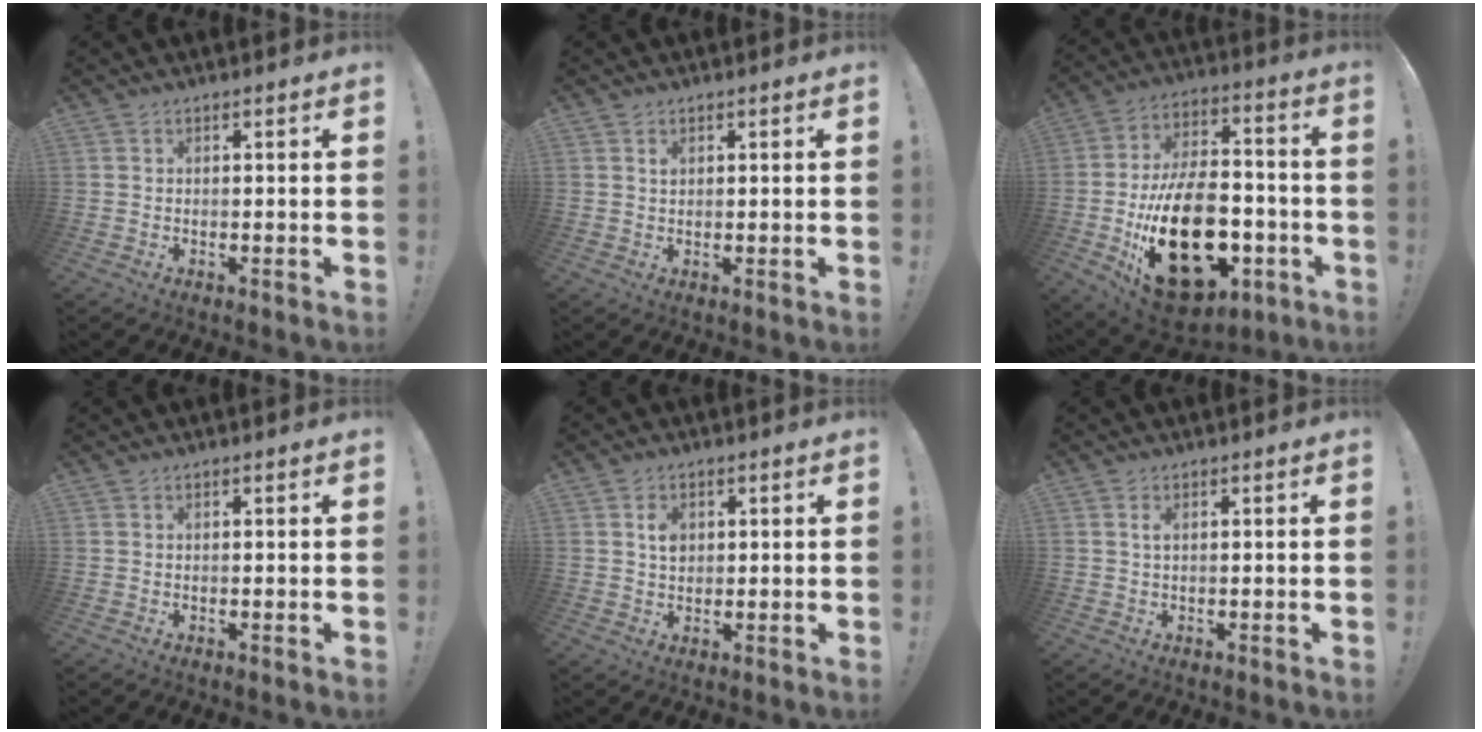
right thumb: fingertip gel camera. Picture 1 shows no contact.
{"total": 0.9, "force": [0.6, 0.6, 0.4], "torque": [0.003, -0.004, 0.009]}
{"total": 29.7, "force": [-8.8, 18.5, 21.4], "torque": [-0.368, 0.055, -0.120]}
{"total": 0.0}
{"total": 4.0, "force": [1.0, 3.2, 2.2], "torque": [-0.021, -0.004, 0.013]}
{"total": 1.0, "force": [0.3, 0.6, 0.7], "torque": [-0.013, 0.002, 0.004]}